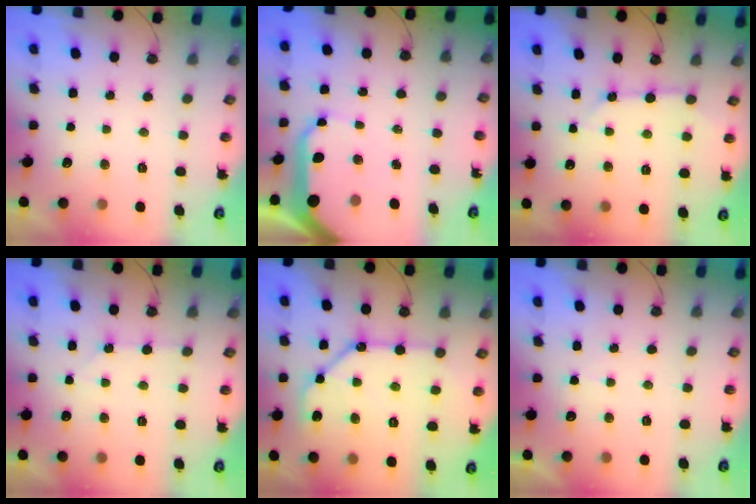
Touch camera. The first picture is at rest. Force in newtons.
{"total": 18.2, "press": 18.1, "slide": 2.2}
{"total": 4.9, "press": 4.9, "slide": 0.4}
{"total": 4.4, "press": 4.4, "slide": 0.7}
{"total": 14.0, "press": 13.9, "slide": 1.0}
{"total": 4.0, "press": 4.0, "slide": 0.8}